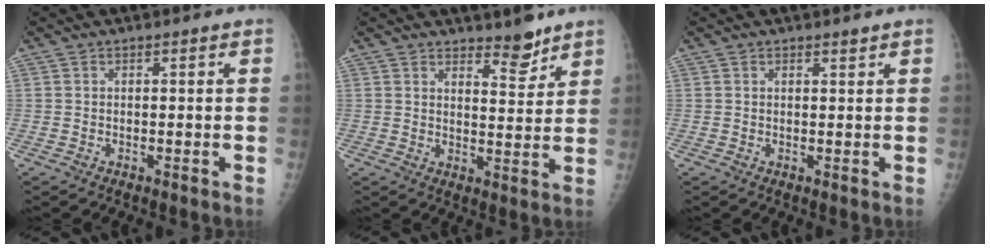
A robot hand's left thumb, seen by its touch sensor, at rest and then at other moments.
{"total": 5.2, "force": [4.2, 1.6, 2.5], "torque": [-0.018, -0.038, 0.064]}
{"total": 0.9, "force": [0.7, 0.1, 0.4], "torque": [-0.006, -0.006, 0.013]}